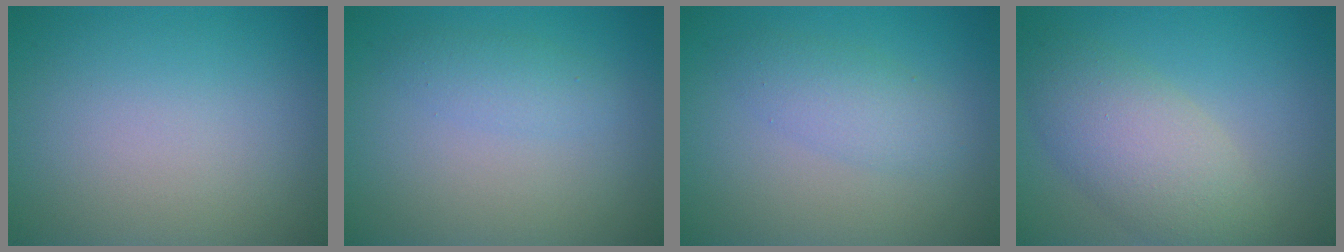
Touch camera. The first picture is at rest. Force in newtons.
{"total": 1.6, "press": 1.6, "slide": 0.0}
{"total": 2.5, "press": 2.5, "slide": 0.1}
{"total": 5.5, "press": 5.4, "slide": 0.5}